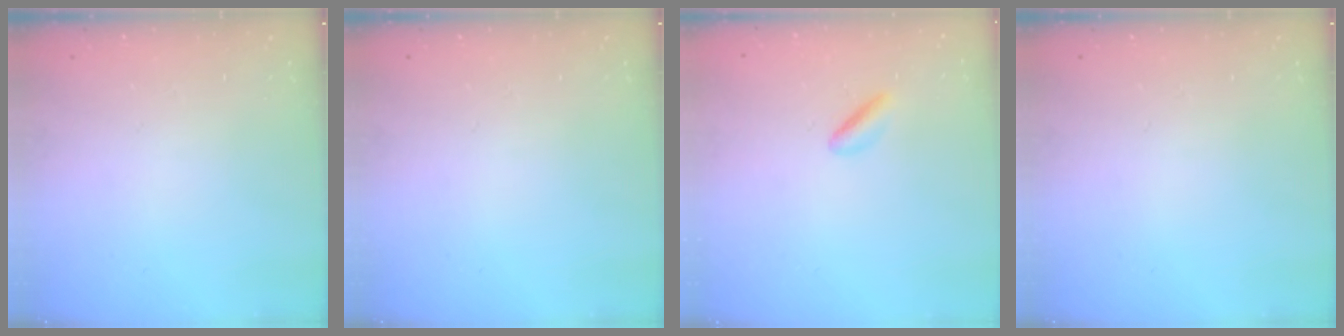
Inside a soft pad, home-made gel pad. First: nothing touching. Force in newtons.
{"total": 0.0}
{"total": 2.3, "press": 2.2, "slide": 0.4}
{"total": 0.0}